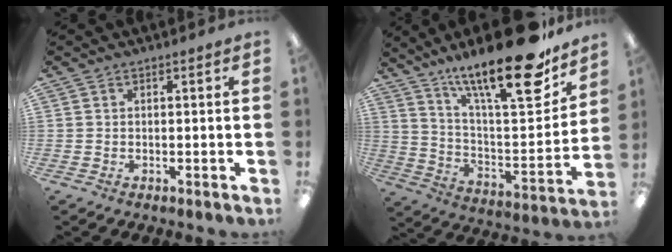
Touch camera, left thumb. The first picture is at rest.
{"total": 24.4, "force": [17.8, 5.3, 15.9], "torque": [-0.241, -0.127, 0.286]}